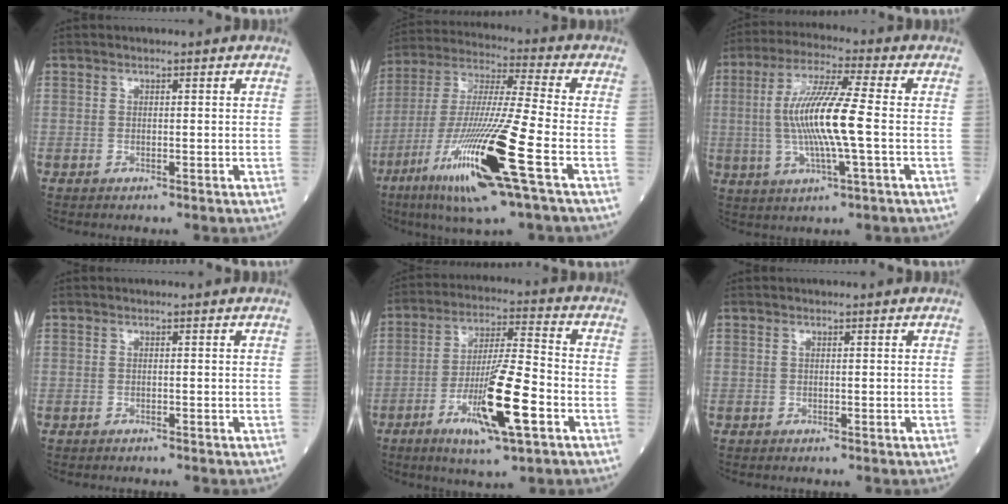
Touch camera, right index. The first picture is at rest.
{"total": 19.7, "force": [-8.3, 0.2, 17.8], "torque": [-0.372, -0.036, -0.157]}
{"total": 11.8, "force": [-0.6, 0.5, 11.7], "torque": [-0.237, 0.003, -0.015]}
{"total": 0.7, "force": [-0.6, 0.2, 0.2], "torque": [-0.008, -0.001, -0.010]}
{"total": 13.6, "force": [-5.3, 1.2, 12.5], "torque": [-0.229, -0.014, -0.091]}
{"total": 0.0}